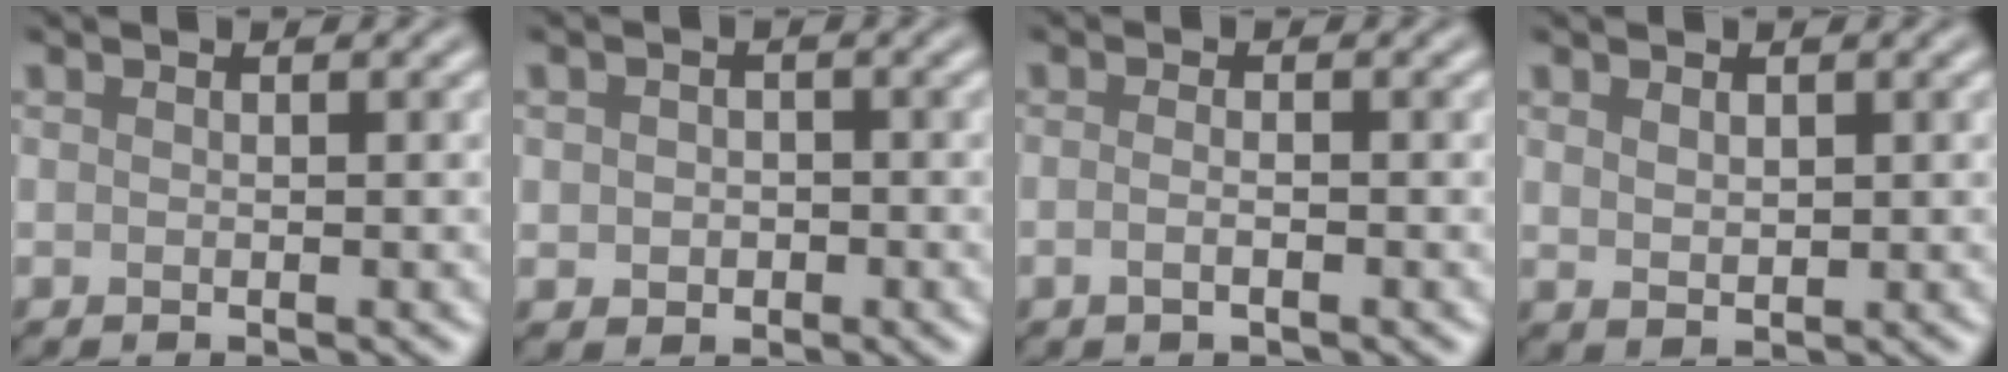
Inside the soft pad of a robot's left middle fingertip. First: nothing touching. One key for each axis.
{"total": 1.9, "fx": -0.2, "fy": 1.6, "fz": 0.9, "tx": -0.011, "ty": -0.005, "tz": -0.006}
{"total": 1.5, "fx": -0.5, "fy": 0.5, "fz": 1.3, "tx": -0.020, "ty": -0.002, "tz": -0.013}
{"total": 1.4, "fx": 0.7, "fy": 0.9, "fz": 0.9, "tx": -0.019, "ty": -0.003, "tz": 0.019}